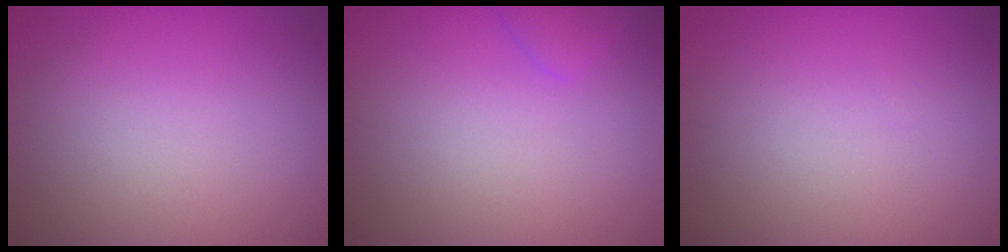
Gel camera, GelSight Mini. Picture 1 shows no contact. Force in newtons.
{"total": 1.3, "press": 1.3, "slide": 0.1}
{"total": 0.0}